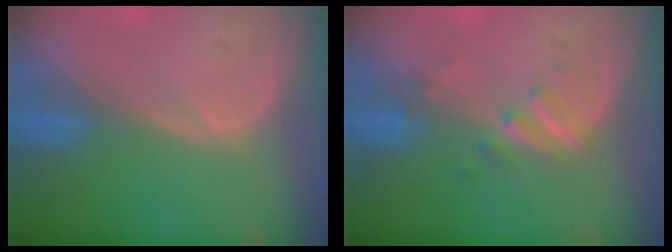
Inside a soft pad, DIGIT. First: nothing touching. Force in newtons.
{"total": 2.7, "press": 2.7, "slide": 0.5}